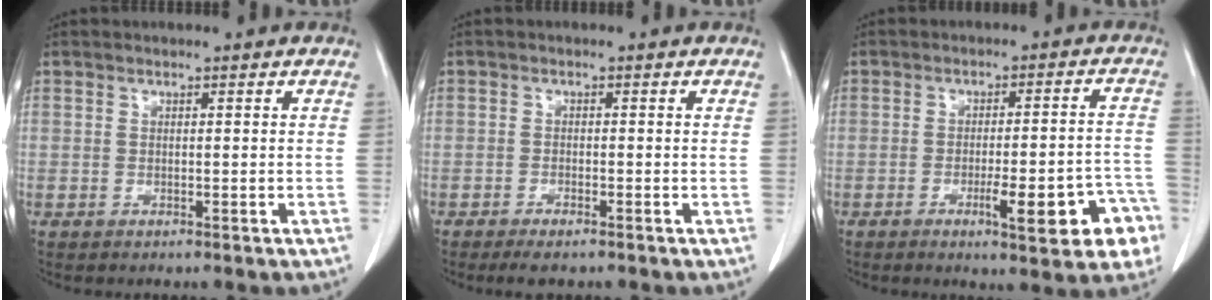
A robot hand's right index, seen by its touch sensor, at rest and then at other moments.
{"total": 2.5, "force": [-1.9, 0.6, 1.5], "torque": [-0.031, -0.004, -0.029]}
{"total": 11.1, "force": [-5.0, 2.0, 9.7], "torque": [-0.108, 0.017, -0.053]}